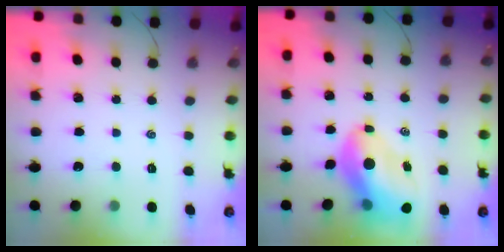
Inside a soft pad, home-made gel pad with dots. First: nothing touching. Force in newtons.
{"total": 11.8, "press": 11.3, "slide": 3.4}